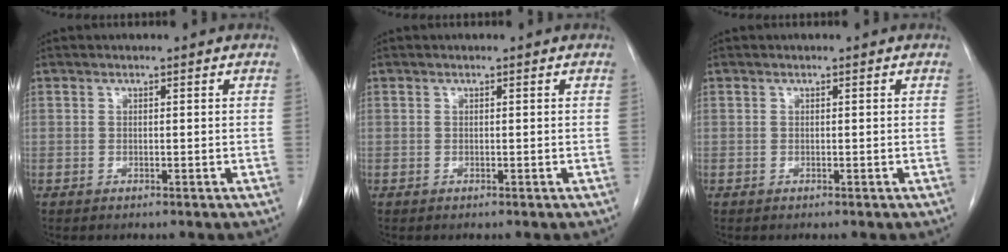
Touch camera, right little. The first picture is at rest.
{"total": 0.0}
{"total": 0.0}